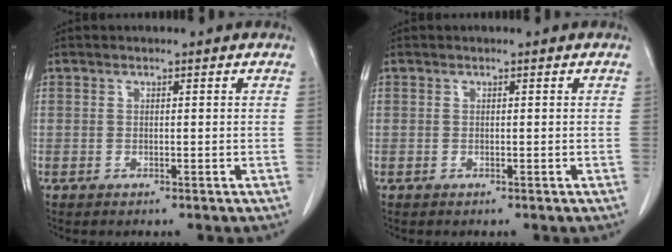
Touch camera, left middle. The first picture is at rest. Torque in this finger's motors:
{"motor_torque": [-0.05, 0.05, -0.05, -0.01]}